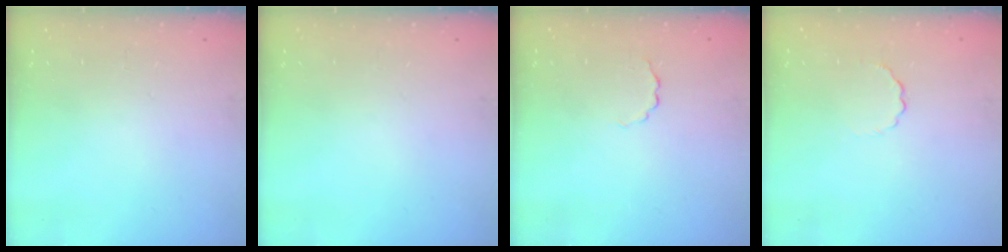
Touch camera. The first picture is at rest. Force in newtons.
{"total": 0.0}
{"total": 2.0, "press": 1.9, "slide": 0.5}
{"total": 2.4, "press": 2.2, "slide": 0.9}